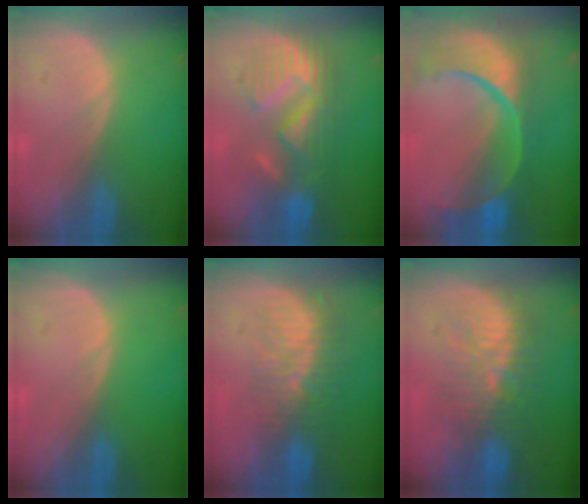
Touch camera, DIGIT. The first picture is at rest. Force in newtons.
{"total": 8.7, "press": 8.7, "slide": 0.6}
{"total": 13.5, "press": 10.8, "slide": 8.0}
{"total": 0.0}
{"total": 8.5, "press": 7.6, "slide": 3.9}
{"total": 9.2, "press": 8.9, "slide": 2.1}